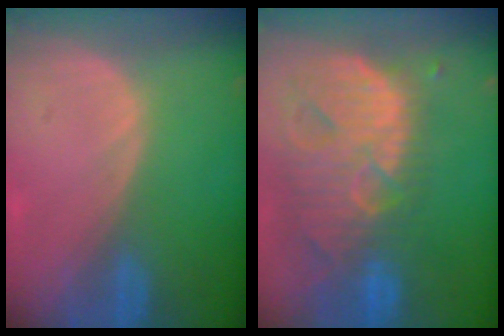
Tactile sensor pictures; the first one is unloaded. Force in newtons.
{"total": 13.9, "press": 11.7, "slide": 7.5}